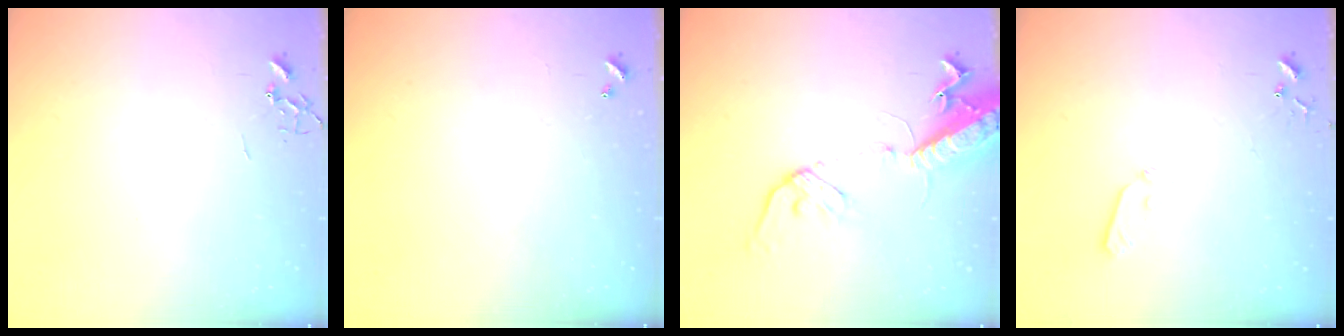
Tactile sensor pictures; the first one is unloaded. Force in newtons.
{"total": 0.0}
{"total": 16.2, "press": 15.8, "slide": 3.6}
{"total": 5.4, "press": 5.4, "slide": 0.8}